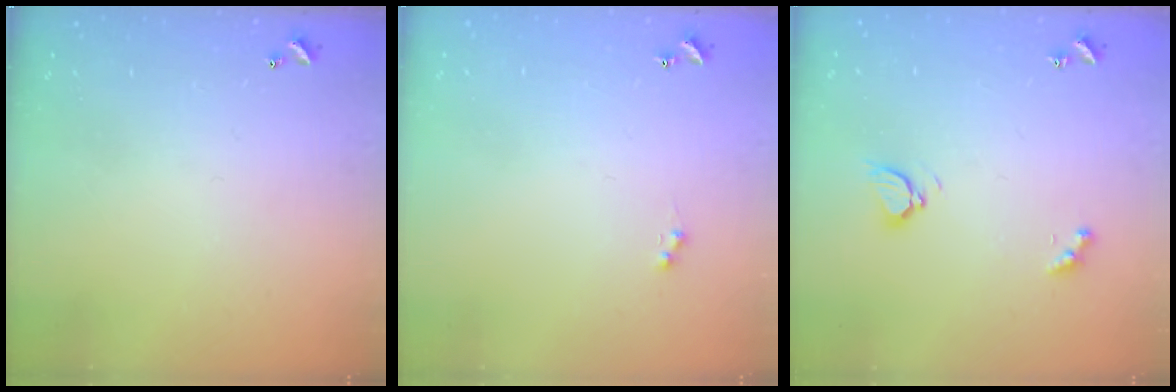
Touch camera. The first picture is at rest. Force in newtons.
{"total": 1.0, "press": 0.9, "slide": 0.4}
{"total": 3.4, "press": 3.3, "slide": 0.4}